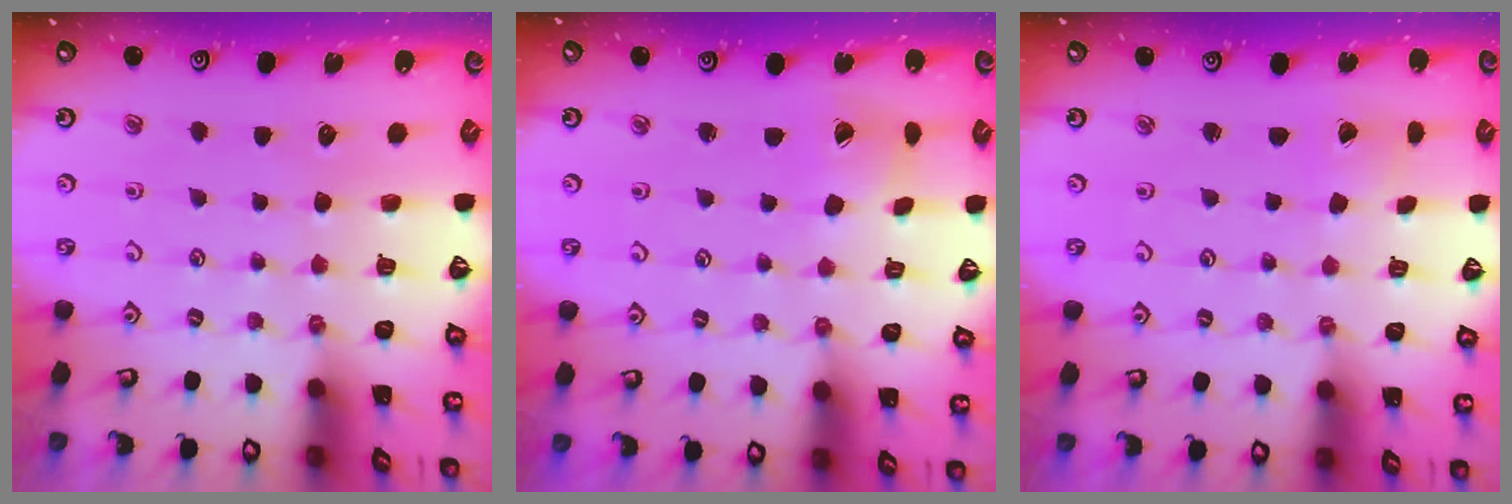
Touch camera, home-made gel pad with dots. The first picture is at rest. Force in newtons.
{"total": 4.5, "press": 4.4, "slide": 0.5}
{"total": 1.3, "press": 1.3, "slide": 0.1}